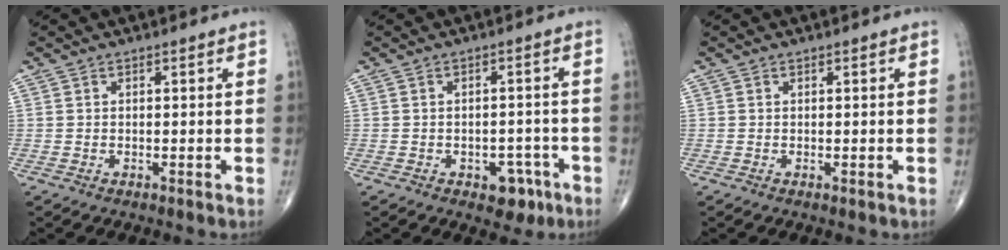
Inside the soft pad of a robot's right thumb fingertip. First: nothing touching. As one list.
[{"total": 5.3, "force": [-2.7, 3.4, 3.0], "torque": [-0.014, 0.020, -0.030]}, {"total": 0.0}]